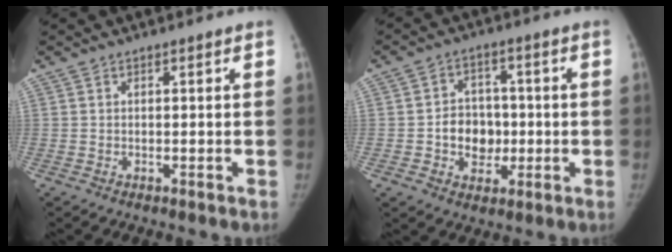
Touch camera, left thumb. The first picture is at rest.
{"total": 8.1, "force": [-1.2, 6.8, 4.3], "torque": [-0.026, 0.014, -0.019]}